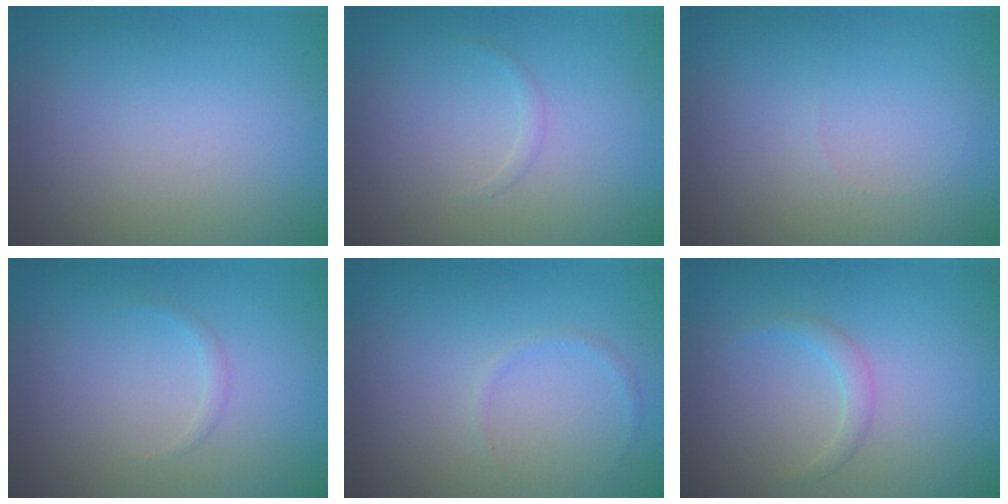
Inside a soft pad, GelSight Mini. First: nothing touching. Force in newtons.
{"total": 0.5, "press": 0.5, "slide": 0.0}
{"total": 0.0}
{"total": 0.6, "press": 0.6, "slide": 0.1}
{"total": 0.6, "press": 0.6, "slide": 0.0}
{"total": 1.3, "press": 1.3, "slide": 0.2}